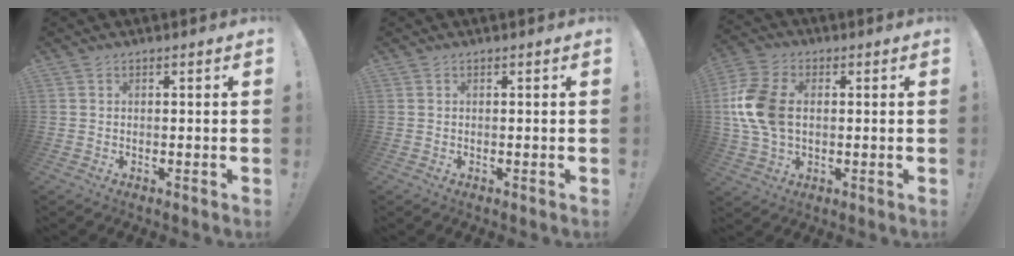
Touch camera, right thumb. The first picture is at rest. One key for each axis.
{"total": 0.0}
{"total": 13.7, "fx": 0.5, "fy": 9.5, "fz": 9.8, "tx": -0.205, "ty": 0.006, "tz": 0.011}